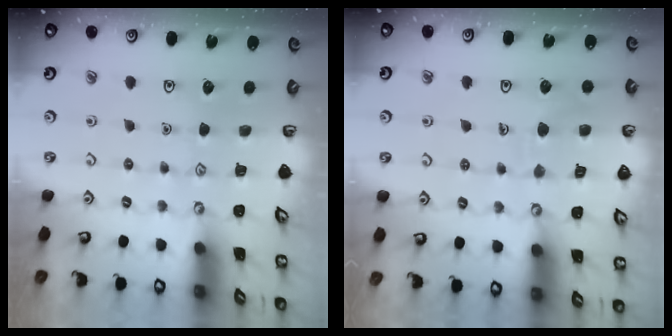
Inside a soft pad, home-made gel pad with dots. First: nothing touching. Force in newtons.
{"total": 7.8, "press": 7.8, "slide": 0.4}